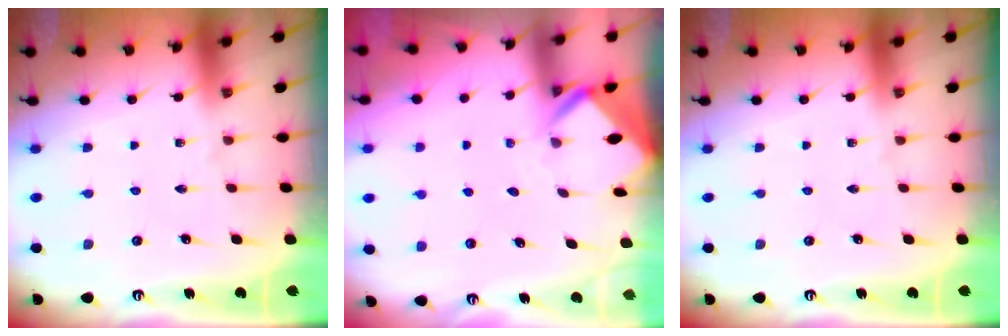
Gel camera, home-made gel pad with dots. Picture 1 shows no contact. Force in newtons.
{"total": 2.9, "press": 2.9, "slide": 0.2}
{"total": 0.0}